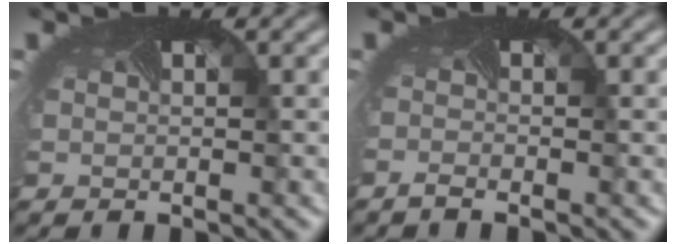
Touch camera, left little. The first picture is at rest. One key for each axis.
{"total": 1.3, "fx": -1.3, "fy": -0.2, "fz": 0.0, "tx": -0.011, "ty": -0.009, "tz": -0.026}